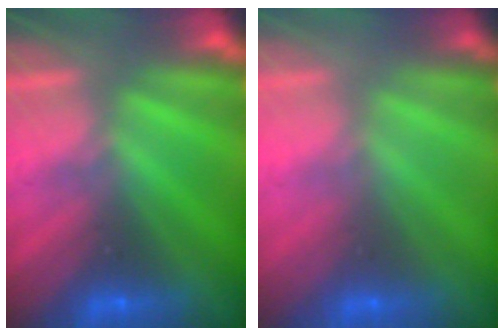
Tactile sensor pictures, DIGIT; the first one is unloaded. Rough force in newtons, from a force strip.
{"total": 3.1}